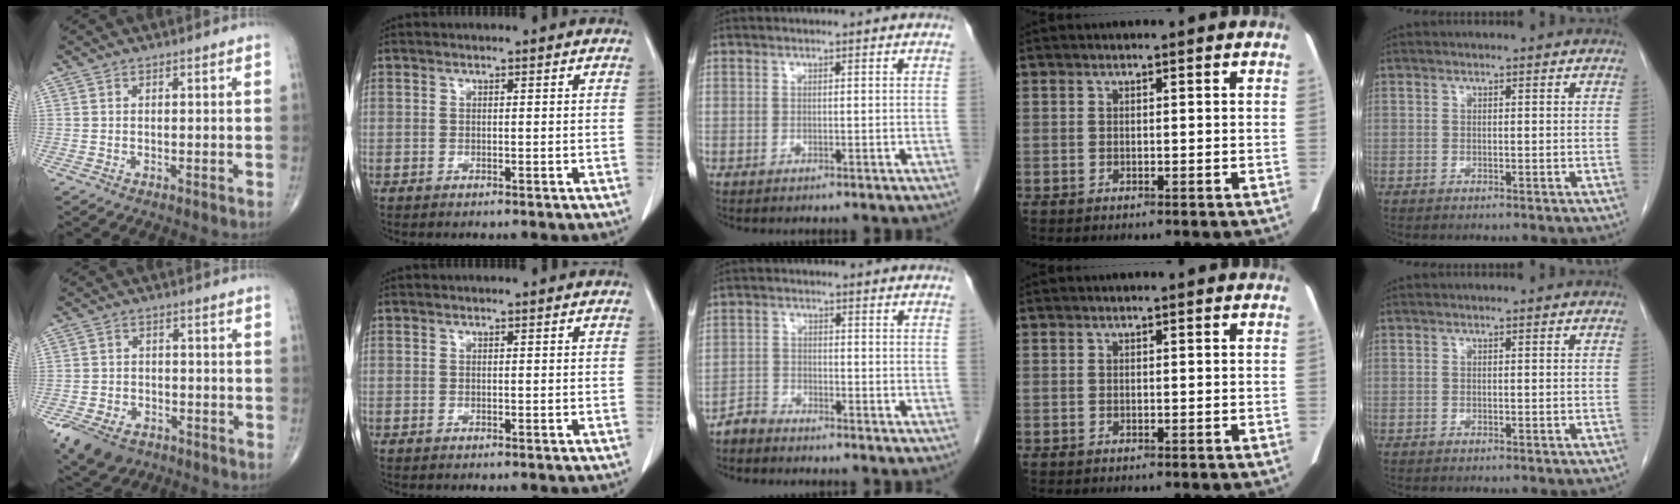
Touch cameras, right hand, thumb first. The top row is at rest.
{"thumb": {"total": 9.6, "force": [-5.9, 6.2, 4.4], "torque": [-0.081, 0.026, -0.095]}, "middle": {"total": 2.5, "force": [-2.4, 0.5, -0.2], "torque": [0.006, -0.004, -0.049]}}